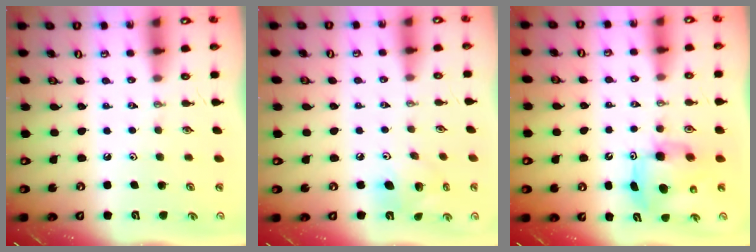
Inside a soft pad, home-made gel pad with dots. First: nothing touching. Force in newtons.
{"total": 9.7, "press": 9.5, "slide": 2.0}
{"total": 8.1, "press": 8.0, "slide": 0.6}